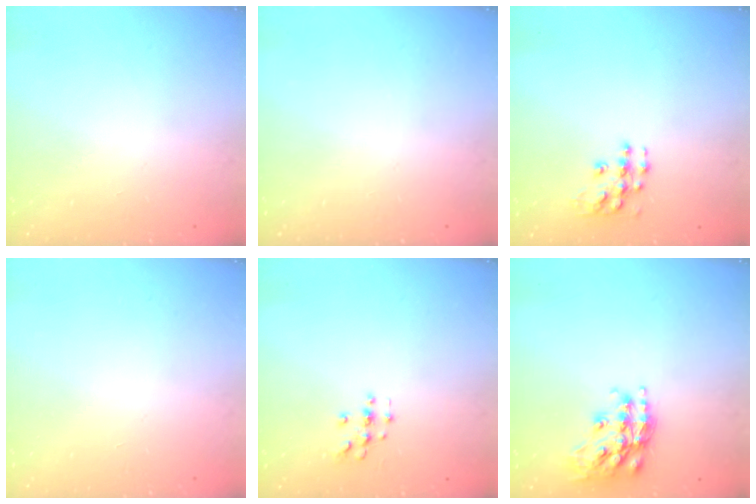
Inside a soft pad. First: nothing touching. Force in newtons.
{"total": 0.0}
{"total": 8.9, "press": 8.8, "slide": 0.6}
{"total": 0.0}
{"total": 2.9, "press": 2.9, "slide": 0.3}
{"total": 17.2, "press": 17.2, "slide": 1.2}